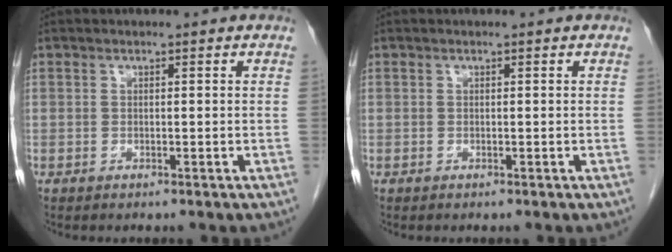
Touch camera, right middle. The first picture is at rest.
{"total": 0.0}